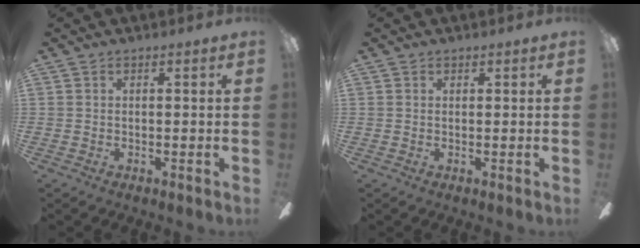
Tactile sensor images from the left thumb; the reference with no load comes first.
{"total": 0.6, "force": [0.4, 0.4, 0.0], "torque": [0.007, -0.004, 0.007]}